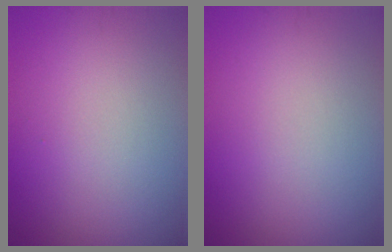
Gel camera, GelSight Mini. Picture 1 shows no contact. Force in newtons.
{"total": 0.0}